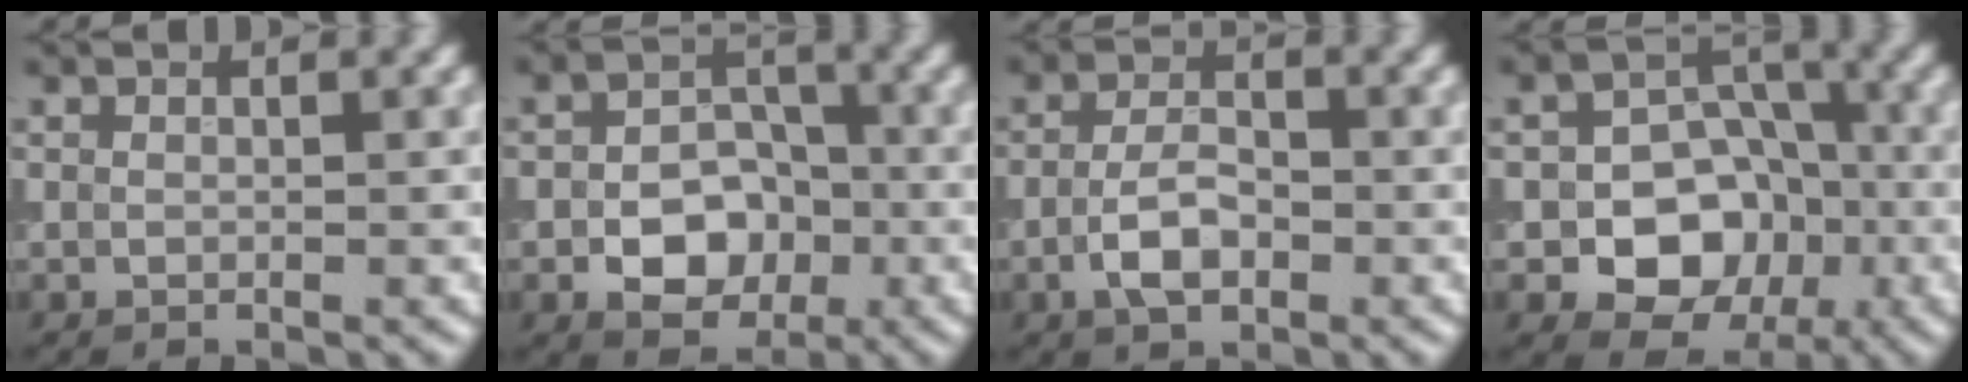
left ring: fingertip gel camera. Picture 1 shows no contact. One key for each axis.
{"total": 5.7, "fx": -1.9, "fy": 4.0, "fz": 3.6, "tx": -0.047, "ty": -0.002, "tz": -0.033}
{"total": 3.5, "fx": -1.2, "fy": 1.8, "fz": 2.8, "tx": -0.053, "ty": 0.002, "tz": -0.027}
{"total": 7.5, "fx": -2.1, "fy": 5.9, "fz": 4.0, "tx": -0.041, "ty": -0.004, "tz": -0.043}